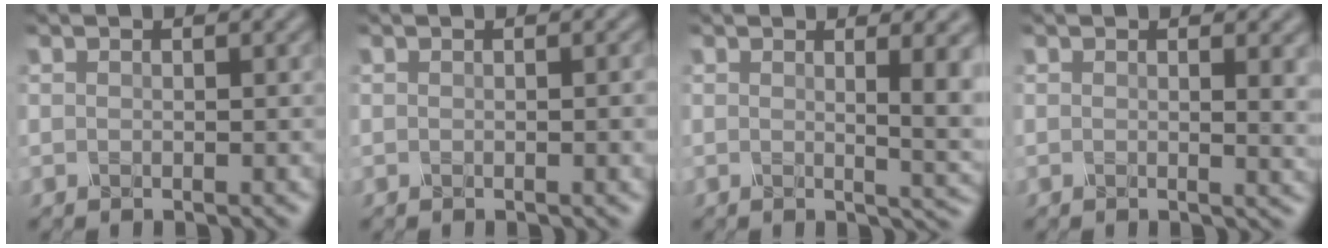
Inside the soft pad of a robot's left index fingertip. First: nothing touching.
{"total": 1.0, "force": [-0.1, 0.2, 1.0], "torque": [-0.011, -0.004, 0.001]}
{"total": 4.1, "force": [1.0, 1.2, 3.8], "torque": [-0.041, -0.006, 0.015]}
{"total": 1.8, "force": [0.7, 0.5, 1.6], "torque": [-0.020, -0.006, 0.013]}